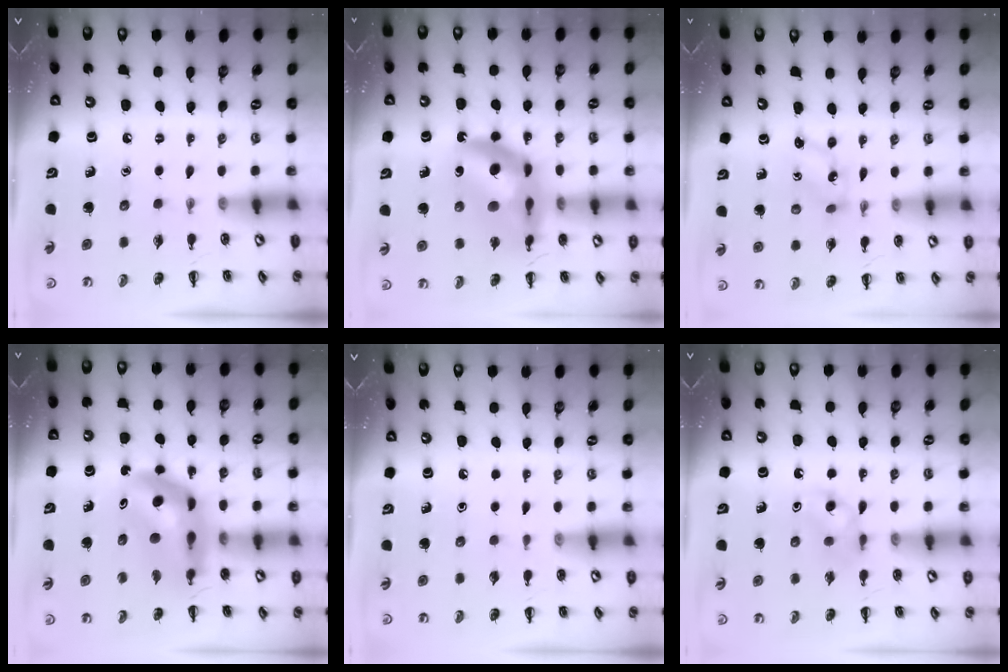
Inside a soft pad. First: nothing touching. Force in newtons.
{"total": 14.2, "press": 13.6, "slide": 4.2}
{"total": 1.1, "press": 1.1, "slide": 0.1}
{"total": 9.5, "press": 9.0, "slide": 3.2}
{"total": 0.0}
{"total": 5.4, "press": 5.0, "slide": 2.0}